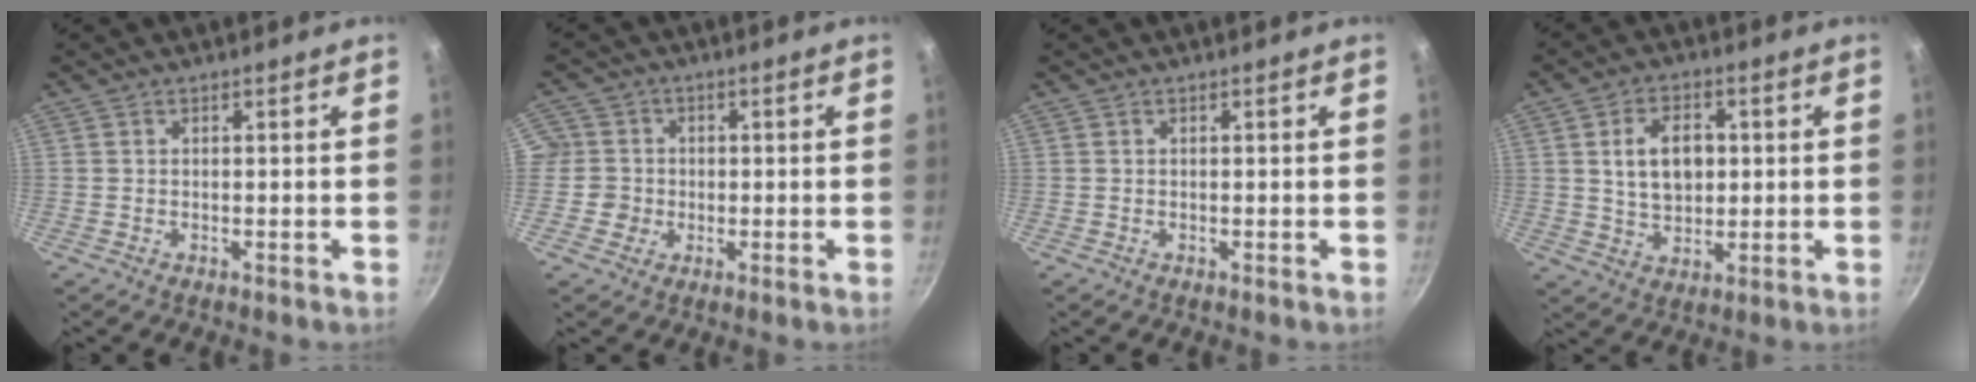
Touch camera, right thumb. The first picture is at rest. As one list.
[{"total": 5.5, "force": [-0.5, 5.5, 0.4], "torque": [0.021, 0.011, -0.015]}, {"total": 0.0}, {"total": 9.2, "force": [1.6, 6.1, 6.7], "torque": [-0.094, -0.002, 0.034]}]